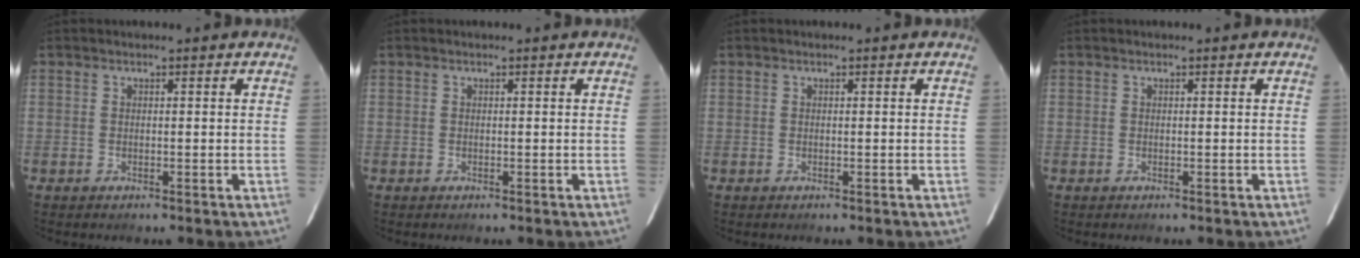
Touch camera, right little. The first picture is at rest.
{"total": 0.0}
{"total": 0.0}
{"total": 0.0}